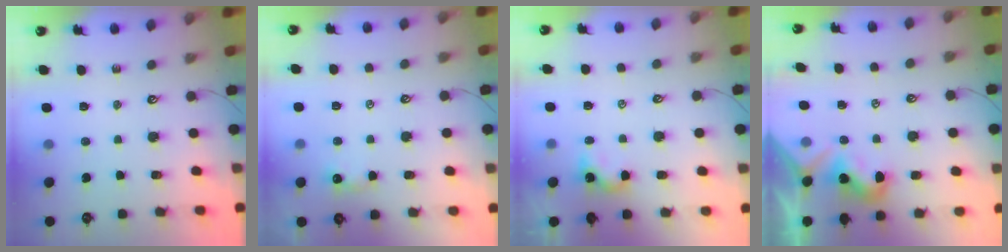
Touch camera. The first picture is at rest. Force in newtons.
{"total": 2.3, "press": 2.2, "slide": 0.3}
{"total": 1.2, "press": 1.1, "slide": 0.2}
{"total": 1.8, "press": 1.8, "slide": 0.2}